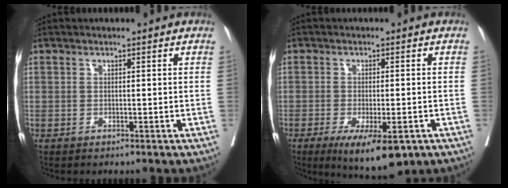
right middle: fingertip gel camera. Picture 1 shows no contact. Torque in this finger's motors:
{"motor_torque": [0.95, -0.76, 0.17, 0.05]}